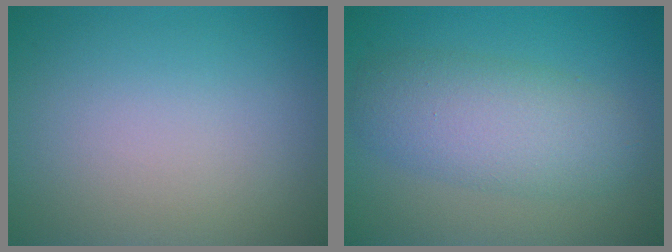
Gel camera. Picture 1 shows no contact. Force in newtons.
{"total": 5.4, "press": 5.4, "slide": 0.1}